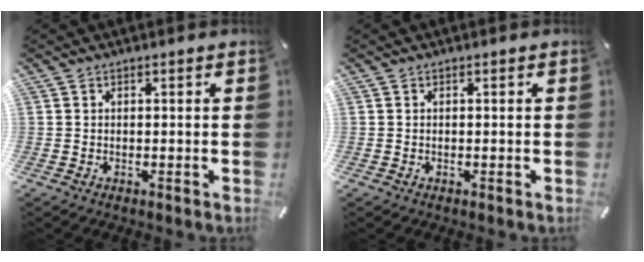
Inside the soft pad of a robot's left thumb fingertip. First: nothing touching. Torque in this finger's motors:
{"motor_torque": [-0.02, 0.01, -0.02, 0.09, 0.00]}